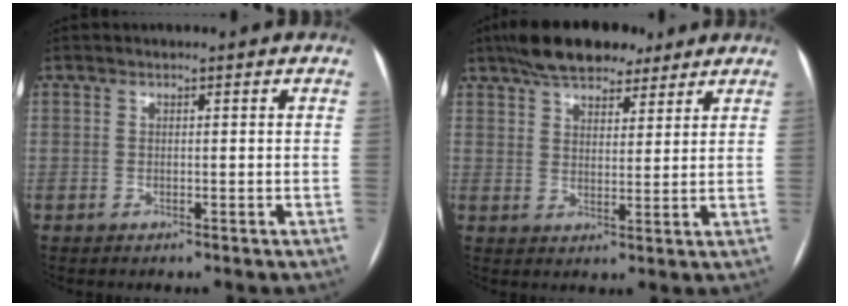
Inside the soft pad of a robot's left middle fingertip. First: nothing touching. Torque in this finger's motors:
{"motor_torque": [0.51, -0.50, 0.10, 0.07]}